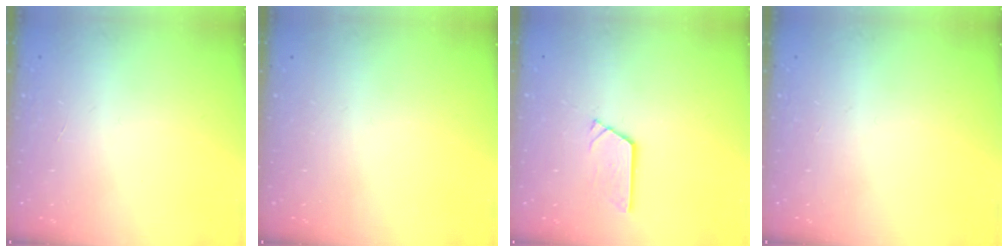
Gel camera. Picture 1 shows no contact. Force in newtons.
{"total": 0.0}
{"total": 3.6, "press": 3.6, "slide": 0.0}
{"total": 0.0}